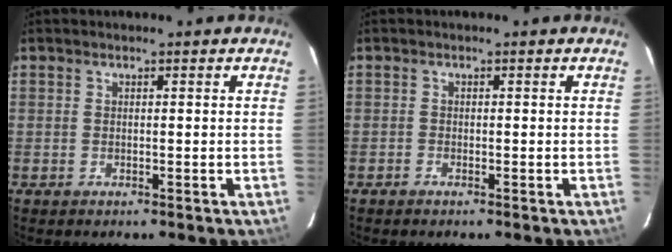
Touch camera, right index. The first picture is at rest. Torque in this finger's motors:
{"motor_torque": [0.15, -0.05, 0.01, 0.01]}